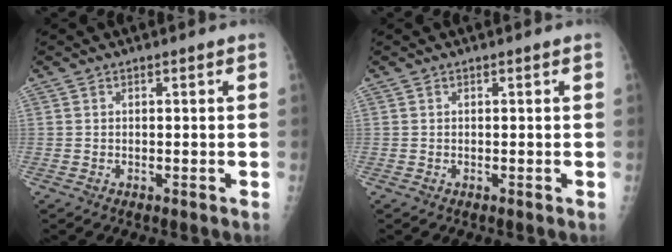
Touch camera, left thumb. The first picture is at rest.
{"total": 0.0}